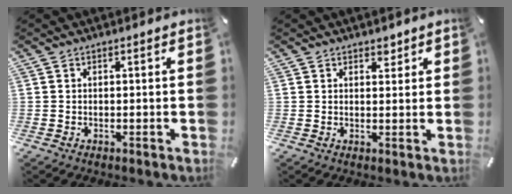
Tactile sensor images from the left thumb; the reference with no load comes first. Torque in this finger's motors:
{"motor_torque": [0.00, 0.17, -0.01, -0.11, 0.00]}